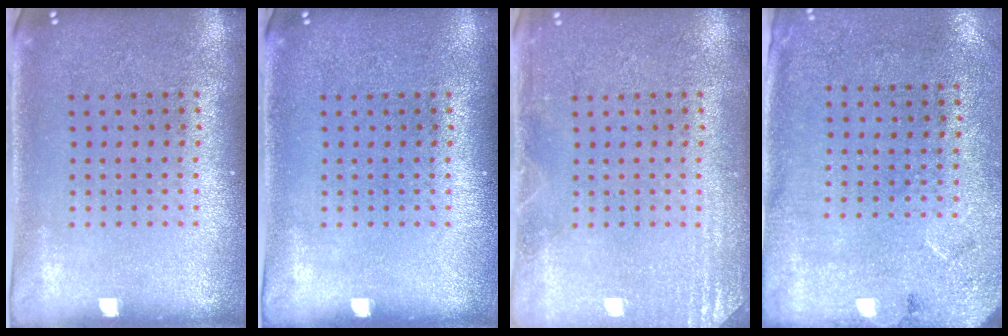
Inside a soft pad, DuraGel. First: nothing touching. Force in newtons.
{"total": 0.0}
{"total": 2.2, "press": 2.1, "slide": 0.3}
{"total": 2.7, "press": 2.2, "slide": 1.6}